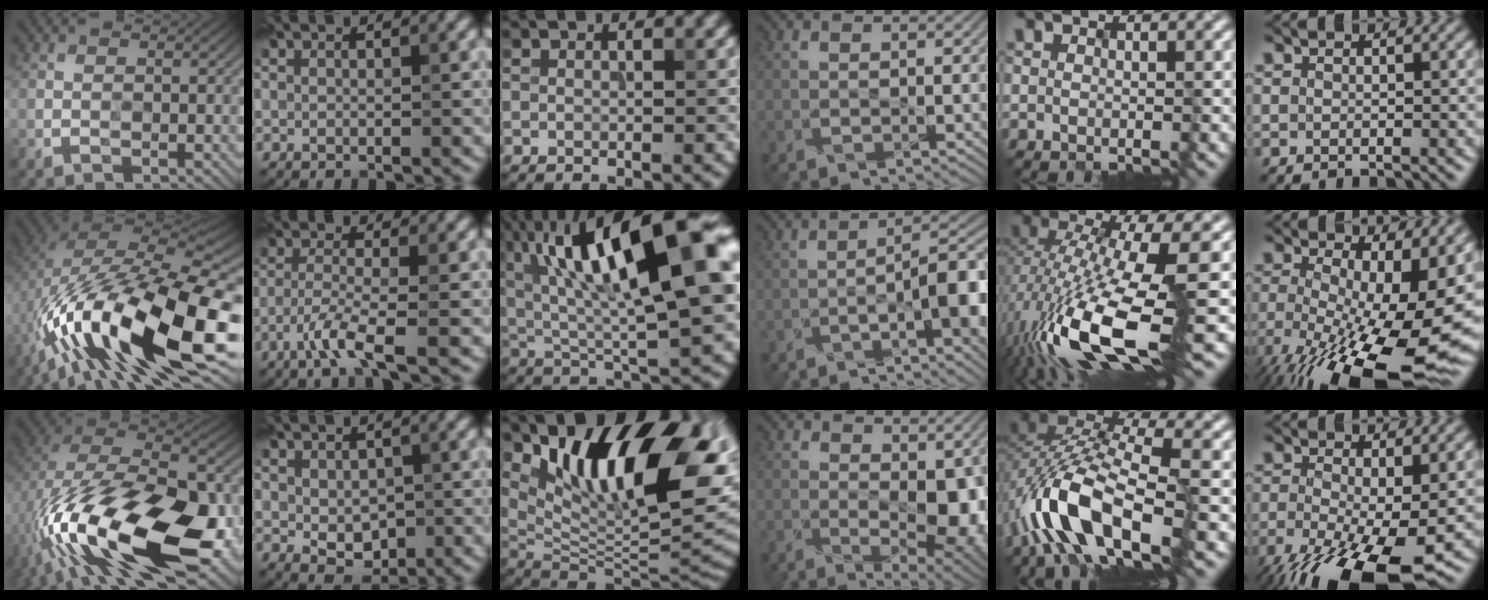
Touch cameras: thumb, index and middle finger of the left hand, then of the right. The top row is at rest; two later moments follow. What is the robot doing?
{"motion": "extract", "object": "pen cap and body"}